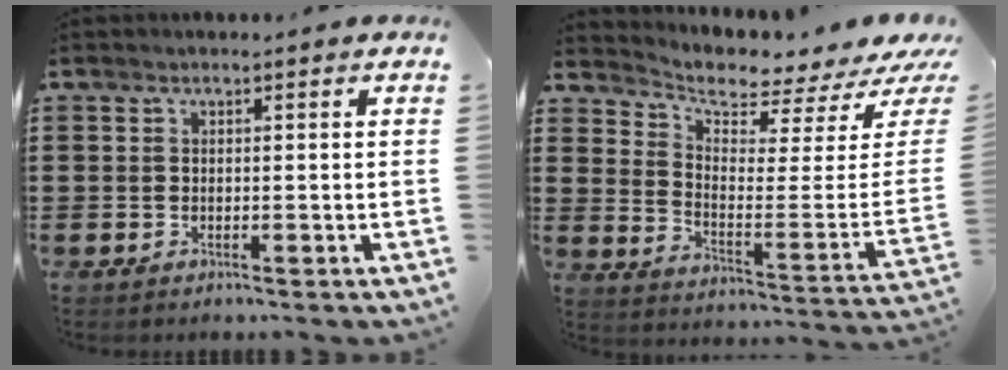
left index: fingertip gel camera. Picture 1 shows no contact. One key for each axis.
{"total": 3.9, "fx": 3.7, "fy": 0.4, "fz": 1.0, "tx": -0.048, "ty": -0.047, "tz": 0.060}